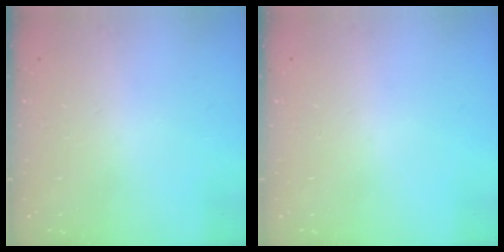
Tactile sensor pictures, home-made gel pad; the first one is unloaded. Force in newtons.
{"total": 0.0}